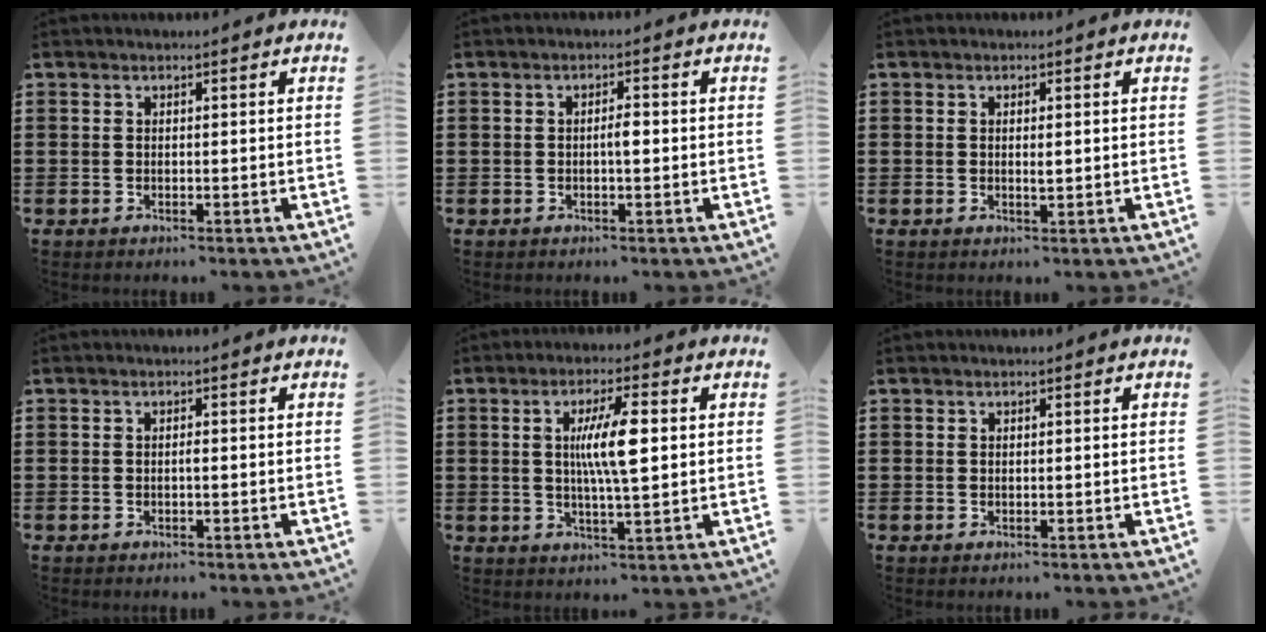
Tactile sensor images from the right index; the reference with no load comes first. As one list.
[{"total": 2.0, "force": [-0.2, 0.5, 1.9], "torque": [-0.036, 0.003, -0.005]}, {"total": 1.4, "force": [0.0, 0.3, 1.4], "torque": [-0.025, 0.000, 0.000]}, {"total": 0.5, "force": [-0.1, 0.0, 0.5], "torque": [-0.010, -0.002, -0.003]}, {"total": 8.0, "force": [1.2, 1.4, 7.8], "torque": [-0.147, 0.004, 0.017]}, {"total": 0.0}]